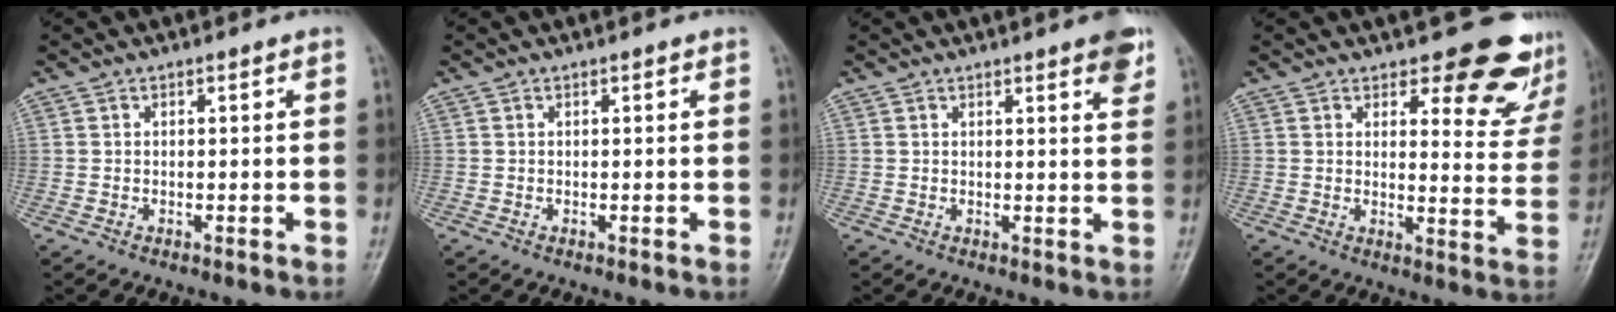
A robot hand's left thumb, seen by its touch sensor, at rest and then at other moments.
{"total": 0.0}
{"total": 4.3, "force": [2.6, 0.8, 3.3], "torque": [-0.033, -0.011, 0.029]}
{"total": 12.9, "force": [10.4, 5.0, 5.7], "torque": [-0.021, -0.081, 0.109]}